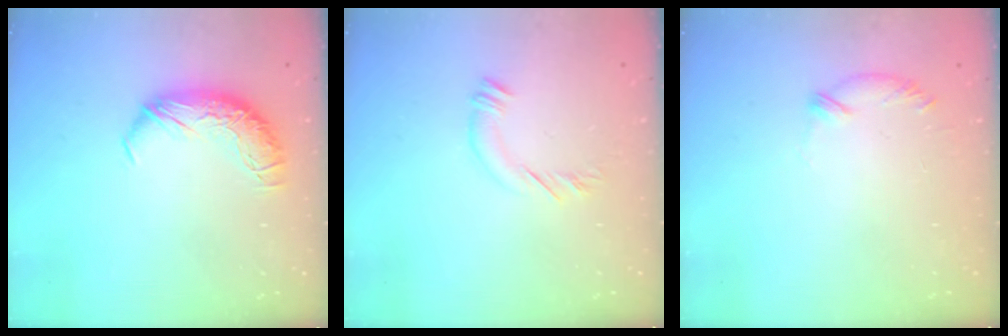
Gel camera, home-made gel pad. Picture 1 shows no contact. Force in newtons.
{"total": 5.0, "press": 4.9, "slide": 0.2}
{"total": 6.3, "press": 6.2, "slide": 0.8}